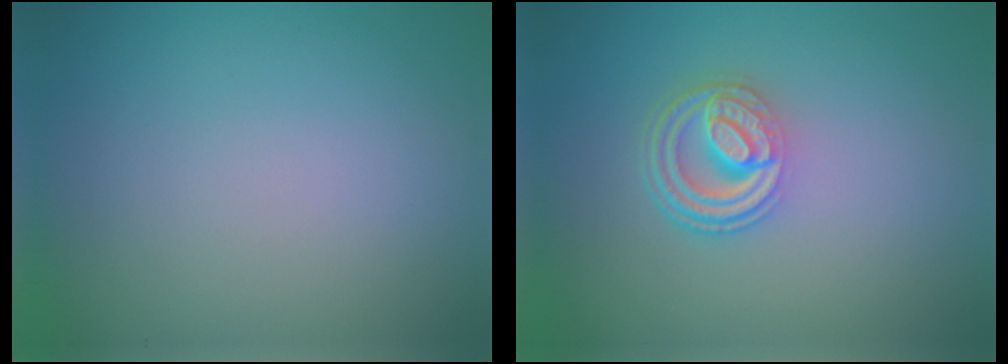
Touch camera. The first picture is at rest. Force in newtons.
{"total": 4.3, "press": 3.1, "slide": 3.0}